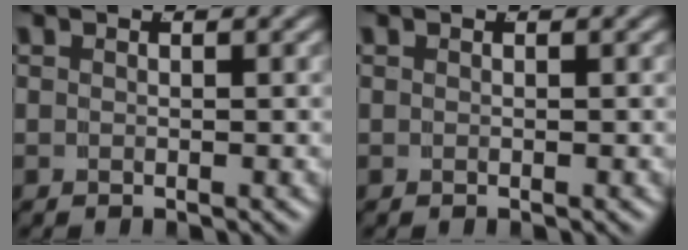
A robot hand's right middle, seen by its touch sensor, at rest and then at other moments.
{"total": 0.0}